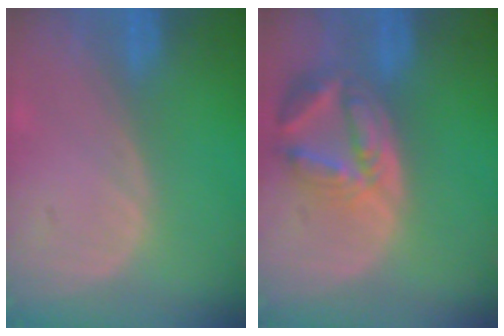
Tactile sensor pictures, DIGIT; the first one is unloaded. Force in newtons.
{"total": 8.1, "press": 7.2, "slide": 3.7}